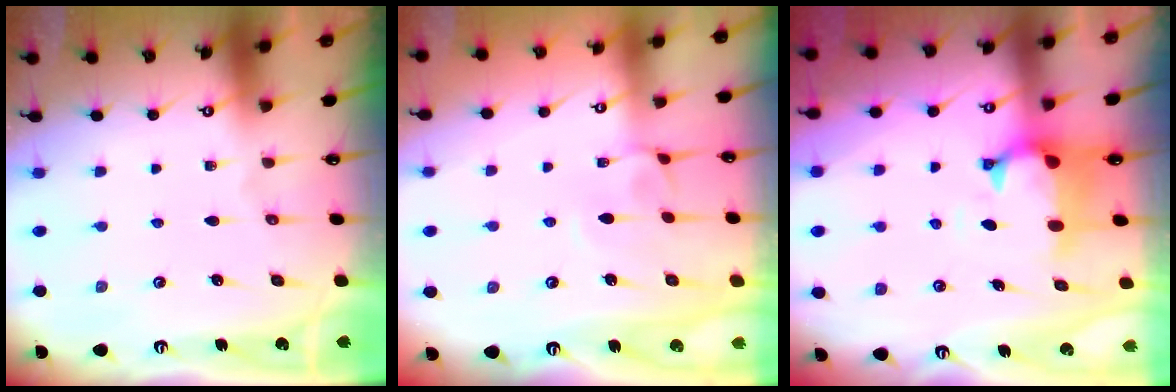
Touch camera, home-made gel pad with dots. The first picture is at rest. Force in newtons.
{"total": 2.9, "press": 2.9, "slide": 0.2}
{"total": 1.5, "press": 0.9, "slide": 1.2}